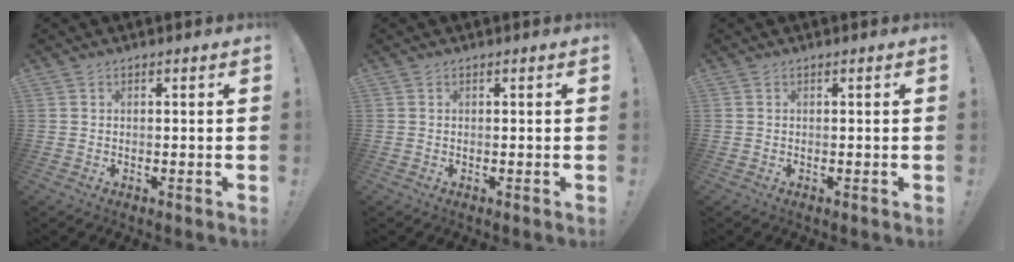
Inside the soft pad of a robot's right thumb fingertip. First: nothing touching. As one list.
[{"total": 0.0}, {"total": 0.0}]